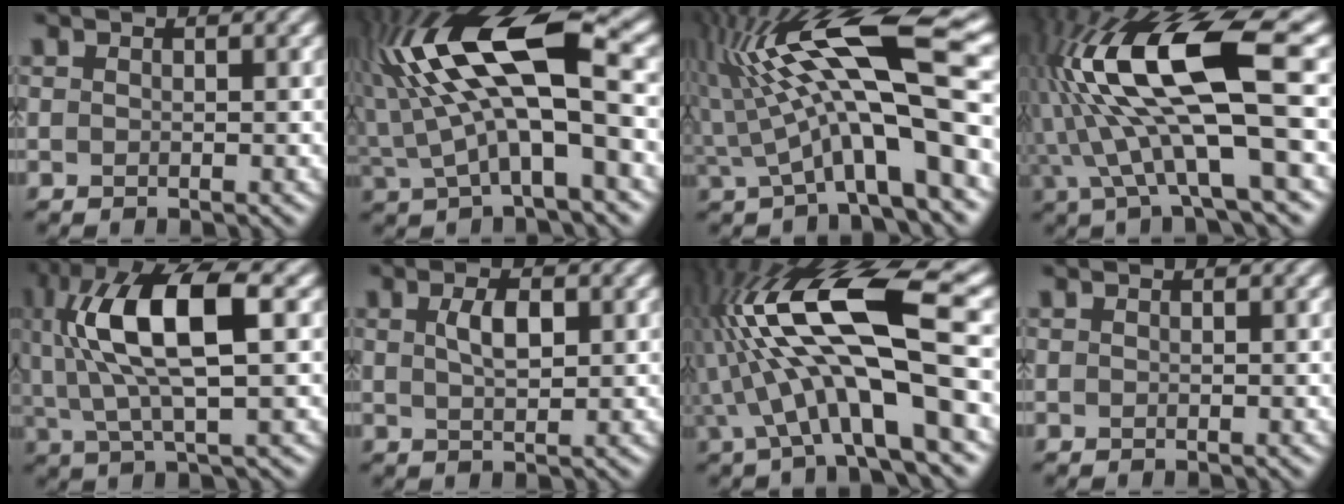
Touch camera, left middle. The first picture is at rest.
{"total": 12.4, "force": [2.1, 4.9, 11.2], "torque": [-0.216, 0.022, 0.029]}
{"total": 12.3, "force": [2.2, 3.2, 11.7], "torque": [-0.202, 0.011, 0.033]}
{"total": 12.5, "force": [1.0, 3.6, 11.9], "torque": [-0.226, 0.019, 0.014]}
{"total": 10.3, "force": [2.6, 3.5, 9.3], "torque": [-0.187, 0.011, 0.044]}
{"total": 2.6, "force": [1.0, 1.0, 2.2], "torque": [-0.049, 0.005, 0.018]}
{"total": 12.6, "force": [0.7, 3.6, 12.1], "torque": [-0.219, 0.030, 0.004]}
{"total": 0.0}